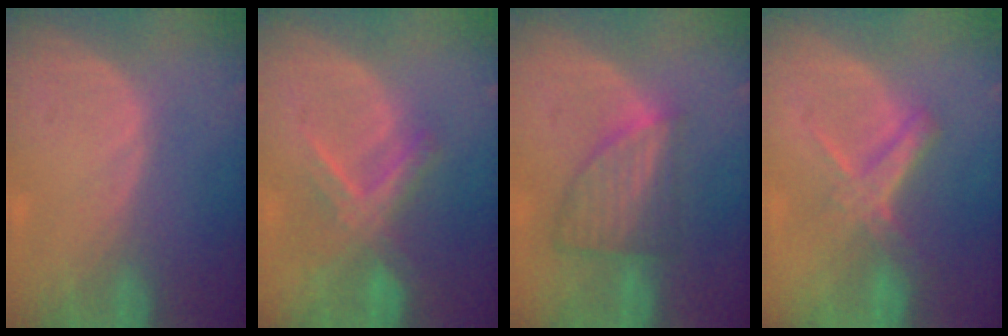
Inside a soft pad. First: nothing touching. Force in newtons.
{"total": 6.3, "press": 6.2, "slide": 1.4}
{"total": 7.1, "press": 6.5, "slide": 3.0}
{"total": 5.8, "press": 5.3, "slide": 2.4}